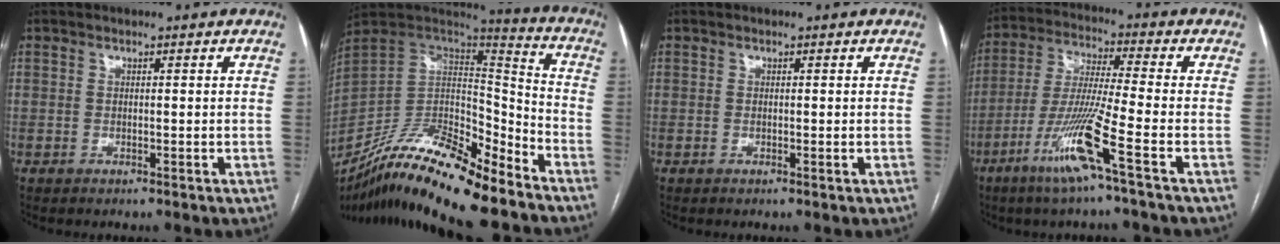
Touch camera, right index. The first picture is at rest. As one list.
[{"total": 21.8, "force": [-17.0, 4.3, 12.9], "torque": [-0.252, 0.001, -0.310]}, {"total": 0.0}, {"total": 11.8, "force": [-5.8, -1.6, 10.1], "torque": [-0.205, -0.023, -0.117]}]